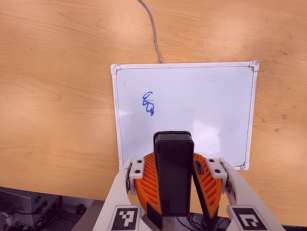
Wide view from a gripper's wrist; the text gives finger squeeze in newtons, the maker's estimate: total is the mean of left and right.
{"total": 10.9, "left": 9.8, "right": 12.0}